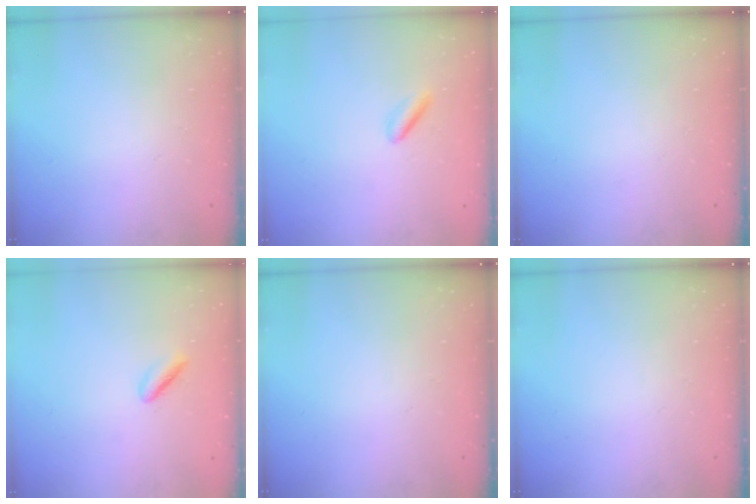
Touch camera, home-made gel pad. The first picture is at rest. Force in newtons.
{"total": 2.4, "press": 2.2, "slide": 0.8}
{"total": 0.0}
{"total": 2.1, "press": 1.9, "slide": 0.8}
{"total": 0.0}
{"total": 0.0}